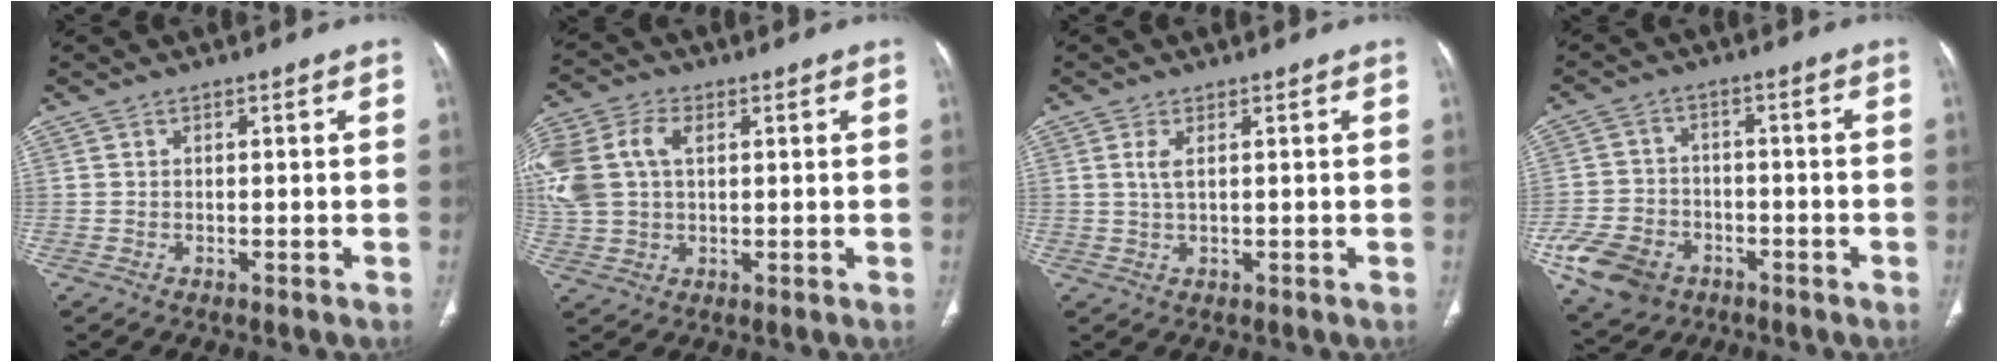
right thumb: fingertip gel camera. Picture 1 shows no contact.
{"total": 16.6, "force": [4.0, 11.6, 11.2], "torque": [-0.293, 0.034, 0.080]}
{"total": 2.3, "force": [0.7, 0.8, 2.0], "torque": [-0.051, 0.001, 0.018]}
{"total": 11.2, "force": [-5.2, 8.5, 5.1], "torque": [-0.095, 0.021, -0.083]}